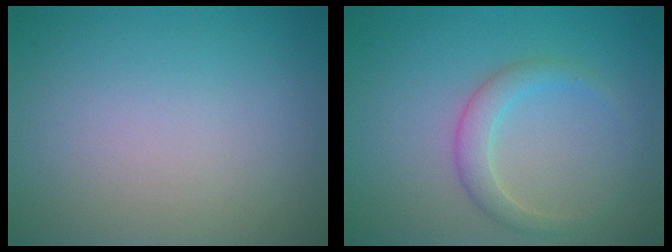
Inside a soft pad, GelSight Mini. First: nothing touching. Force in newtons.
{"total": 2.3, "press": 2.3, "slide": 0.1}